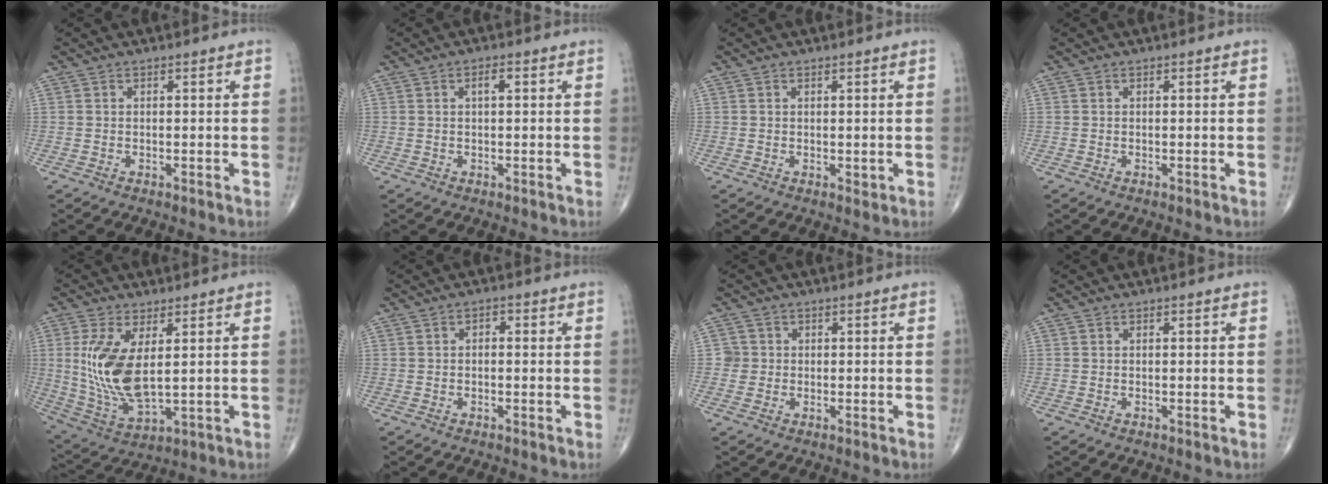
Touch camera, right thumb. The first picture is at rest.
{"total": 2.0, "force": [0.6, 0.7, 1.8], "torque": [-0.032, 0.003, 0.009]}
{"total": 0.9, "force": [0.4, 0.5, 0.6], "torque": [-0.008, -0.004, 0.010]}
{"total": 0.0}
{"total": 13.4, "force": [2.2, 5.9, 11.9], "torque": [-0.250, -0.021, 0.060]}
{"total": 1.4, "force": [0.2, 0.8, 1.1], "torque": [-0.011, 0.005, -0.003]}
{"total": 2.1, "force": [0.0, 2.1, -0.1], "torque": [0.017, 0.007, -0.003]}
{"total": 0.0}